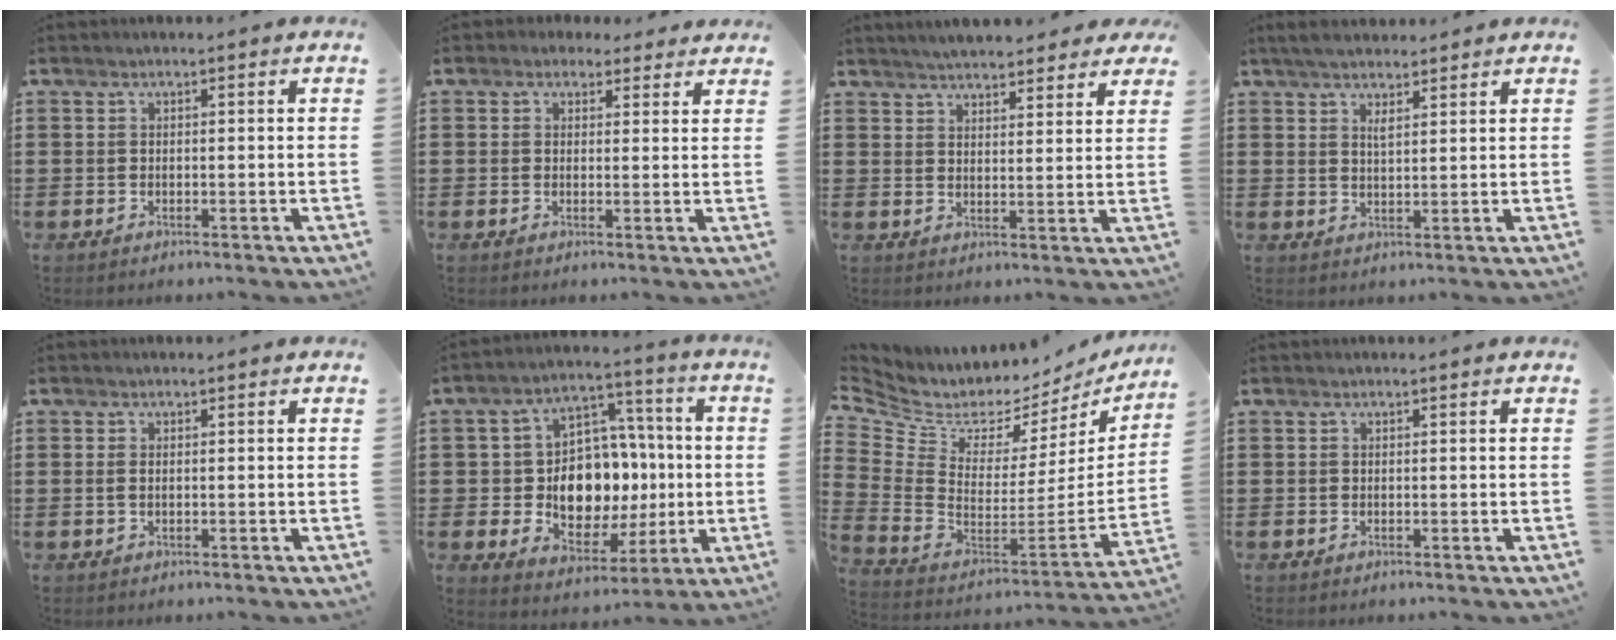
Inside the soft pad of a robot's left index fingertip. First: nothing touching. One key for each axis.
{"total": 2.5, "fx": 2.0, "fy": 1.4, "fz": 0.5, "tx": -0.010, "ty": -0.001, "tz": 0.035}
{"total": 4.3, "fx": 4.1, "fy": 0.4, "fz": 0.9, "tx": -0.032, "ty": -0.012, "tz": 0.075}
{"total": 3.4, "fx": 2.8, "fy": 0.7, "fz": 1.7, "tx": -0.038, "ty": 0.002, "tz": 0.051}
{"total": 1.2, "fx": -0.1, "fy": 0.6, "fz": 1.0, "tx": -0.021, "ty": 0.003, "tz": -0.002}
{"total": 11.9, "fx": 0.1, "fy": 9.5, "fz": 7.1, "tx": -0.128, "ty": -0.001, "tz": 0.006}
{"total": 4.1, "fx": 3.2, "fy": 2.4, "fz": 0.9, "tx": -0.053, "ty": -0.048, "tz": 0.051}
{"total": 0.0}